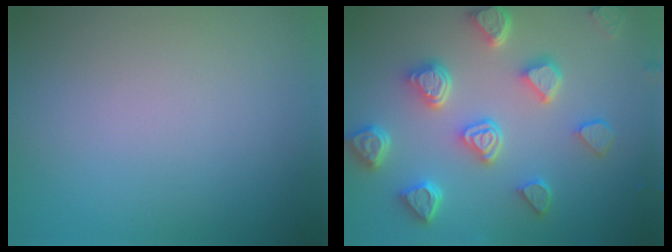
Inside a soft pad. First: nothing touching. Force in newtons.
{"total": 6.6, "press": 5.3, "slide": 3.8}